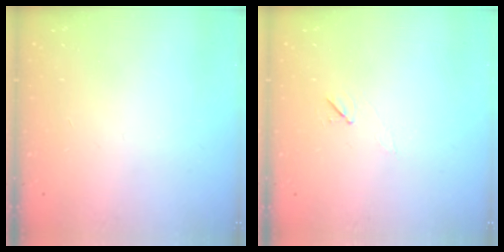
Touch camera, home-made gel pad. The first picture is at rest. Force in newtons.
{"total": 4.8, "press": 4.4, "slide": 2.0}